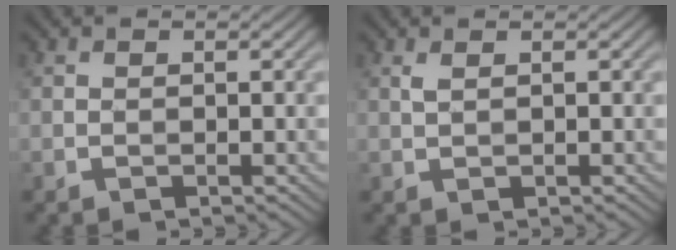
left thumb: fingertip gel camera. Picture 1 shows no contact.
{"total": 0.7, "force": [0.4, 0.1, 0.5], "torque": [-0.017, 0.002, 0.011]}